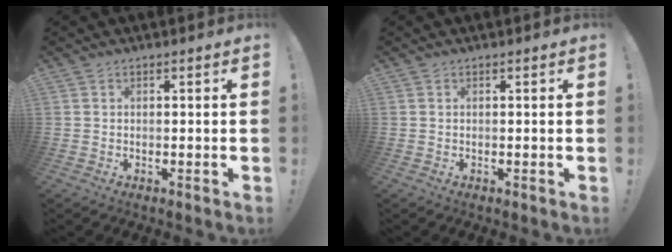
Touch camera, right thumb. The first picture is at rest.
{"total": 0.0}